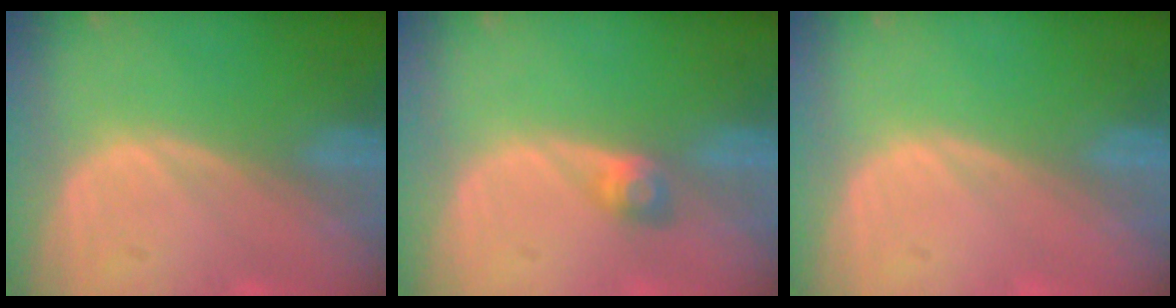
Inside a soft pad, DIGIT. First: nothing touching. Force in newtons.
{"total": 2.5, "press": 2.3, "slide": 1.0}
{"total": 0.0}